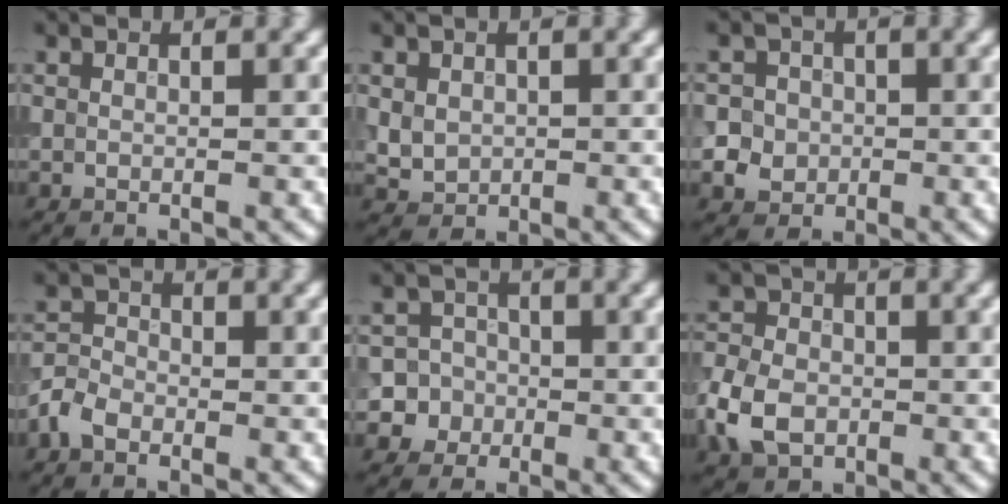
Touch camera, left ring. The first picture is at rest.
{"total": 2.2, "force": [0.2, 1.9, 1.0], "torque": [-0.020, -0.003, 0.008]}
{"total": 5.1, "force": [-0.3, 4.9, 1.4], "torque": [-0.010, 0.018, -0.023]}
{"total": 2.3, "force": [-1.4, 1.5, 1.1], "torque": [-0.020, 0.005, -0.036]}
{"total": 5.6, "force": [-1.7, 5.3, 0.7], "torque": [0.011, 0.013, -0.052]}
{"total": 5.5, "force": [-2.0, 4.0, 3.2], "torque": [-0.073, -0.003, -0.050]}